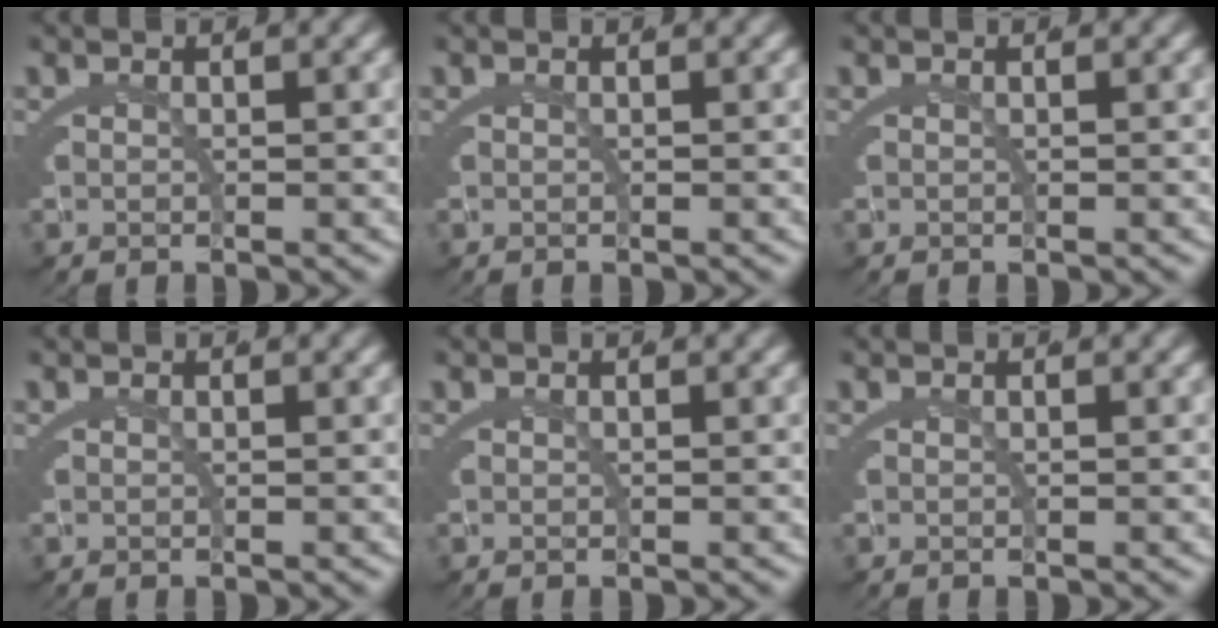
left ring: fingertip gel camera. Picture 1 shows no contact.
{"total": 0.0}
{"total": 0.0}
{"total": 0.0}
{"total": 0.0}
{"total": 0.0}